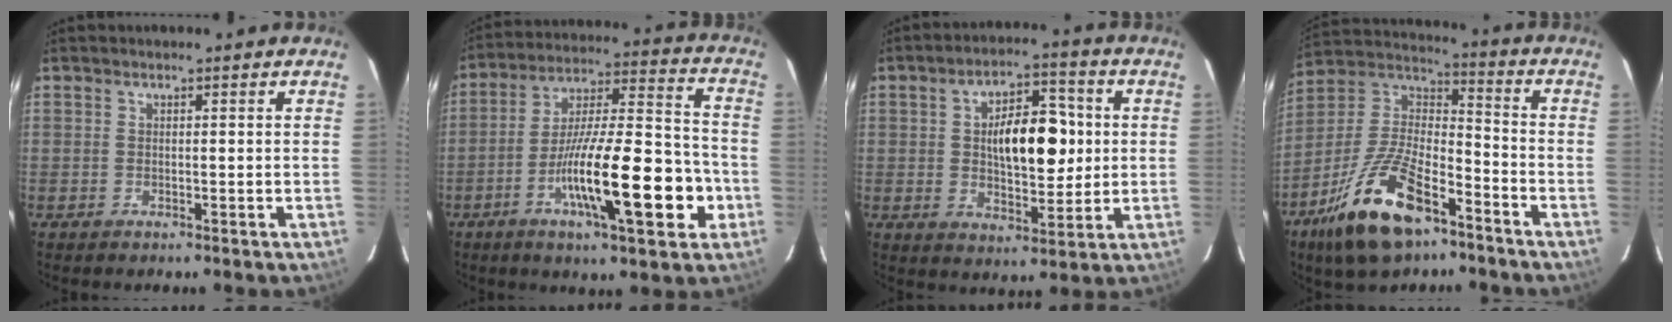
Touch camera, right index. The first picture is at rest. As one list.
[{"total": 19.2, "force": [-6.6, 3.1, 17.7], "torque": [-0.294, 0.006, -0.101]}, {"total": 11.7, "force": [1.3, 4.9, 10.6], "torque": [-0.168, 0.017, 0.026]}, {"total": 17.4, "force": [-10.6, 6.0, 12.4], "torque": [-0.258, -0.003, -0.197]}]